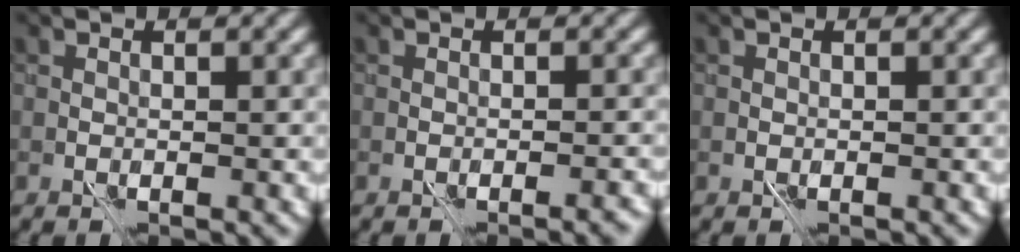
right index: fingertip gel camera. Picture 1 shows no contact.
{"total": 1.6, "force": [-1.4, 0.3, 0.7], "torque": [-0.006, -0.003, -0.017]}
{"total": 0.0}